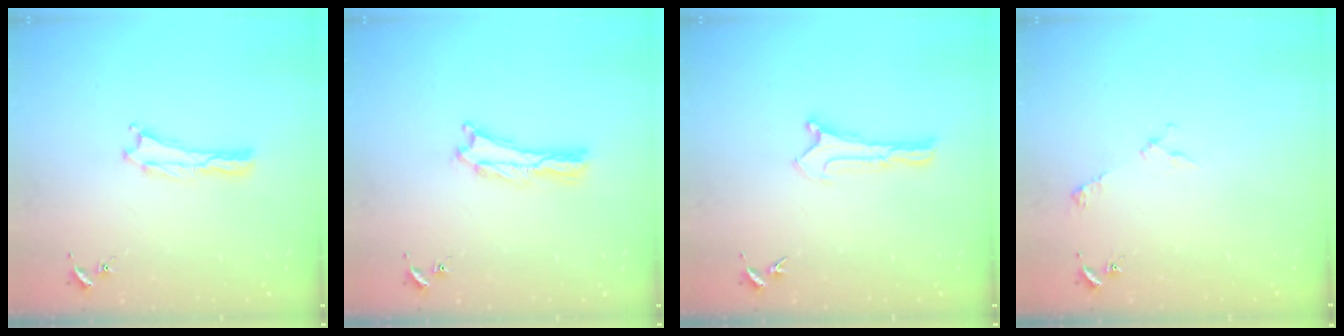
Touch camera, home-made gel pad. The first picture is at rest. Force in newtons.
{"total": 0.7, "press": 0.6, "slide": 0.2}
{"total": 0.0}
{"total": 3.3, "press": 3.3, "slide": 0.4}